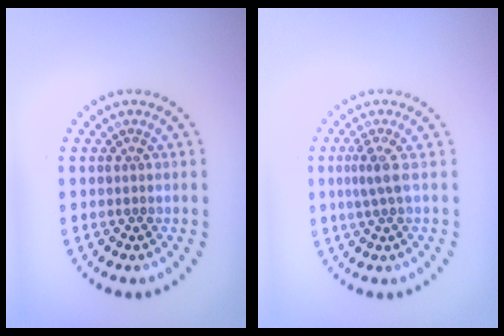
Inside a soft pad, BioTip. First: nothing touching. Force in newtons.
{"total": 1.7, "press": 1.4, "slide": 1.0}